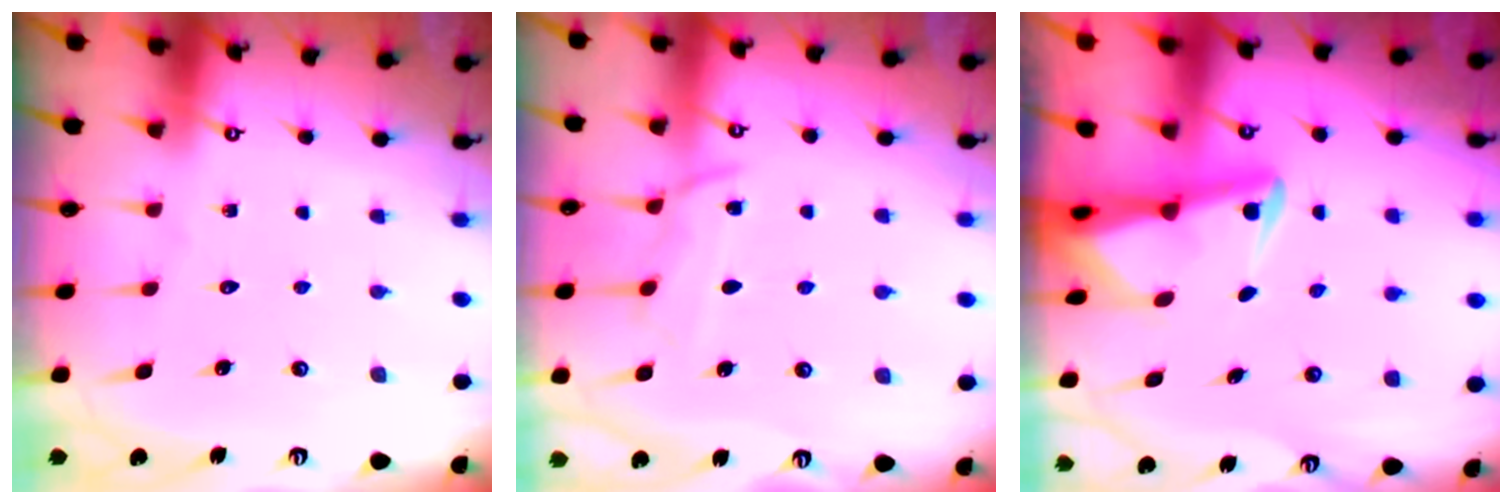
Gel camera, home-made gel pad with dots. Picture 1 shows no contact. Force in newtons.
{"total": 8.0, "press": 8.0, "slide": 0.8}
{"total": 3.7, "press": 3.6, "slide": 0.9}